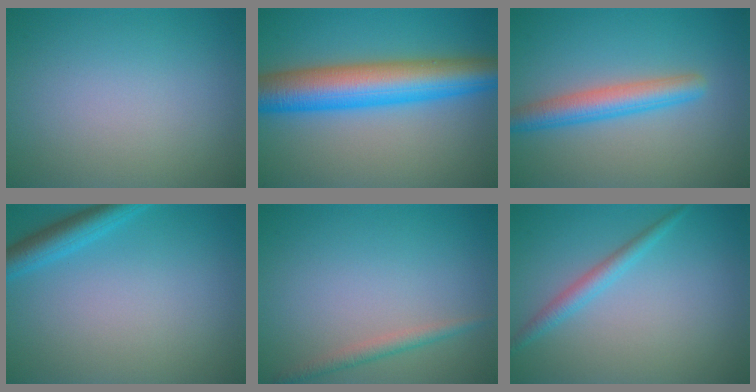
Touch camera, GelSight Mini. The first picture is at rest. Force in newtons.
{"total": 9.6, "press": 9.6, "slide": 0.3}
{"total": 3.9, "press": 3.9, "slide": 0.1}
{"total": 3.1, "press": 3.1, "slide": 0.2}
{"total": 1.6, "press": 1.6, "slide": 0.0}
{"total": 1.9, "press": 1.9, "slide": 0.1}